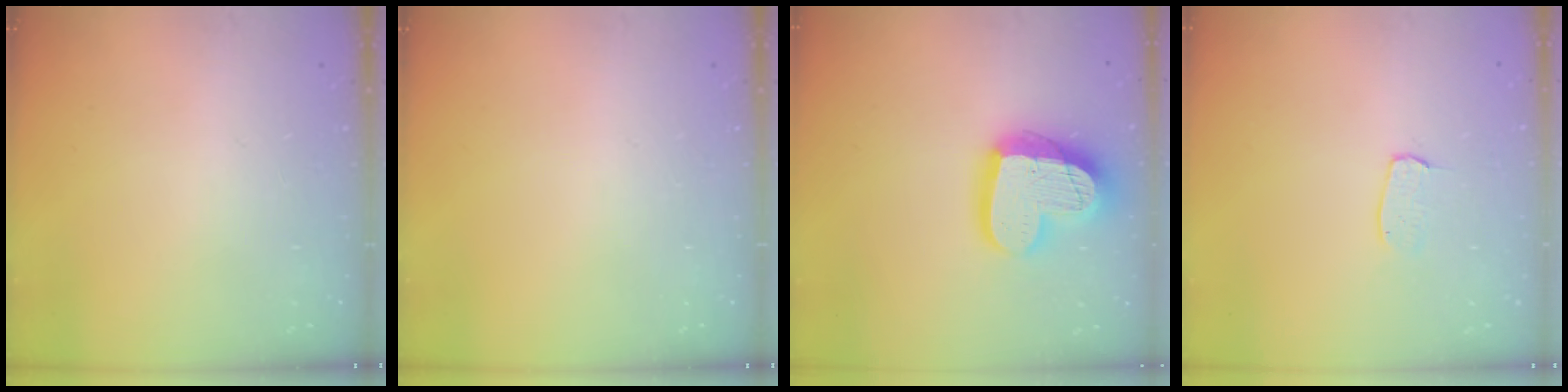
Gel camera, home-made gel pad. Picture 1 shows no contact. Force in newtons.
{"total": 0.0}
{"total": 19.1, "press": 19.0, "slide": 2.0}
{"total": 4.0, "press": 4.0, "slide": 0.2}